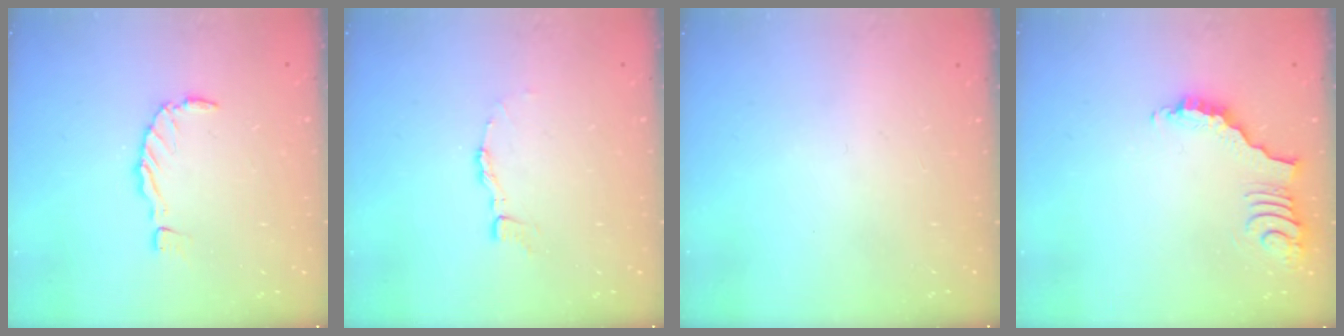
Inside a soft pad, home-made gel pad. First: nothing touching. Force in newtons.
{"total": 3.7, "press": 3.7, "slide": 0.0}
{"total": 0.0}
{"total": 3.6, "press": 3.6, "slide": 0.5}